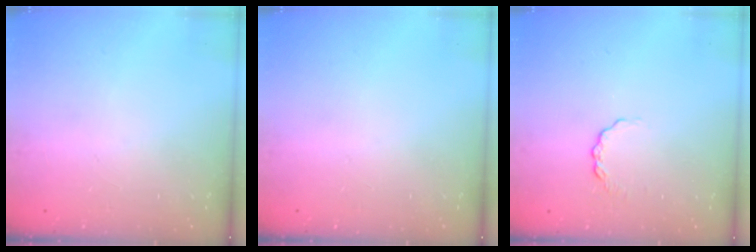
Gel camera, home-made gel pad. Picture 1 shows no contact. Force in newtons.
{"total": 0.0}
{"total": 3.8, "press": 3.8, "slide": 0.5}